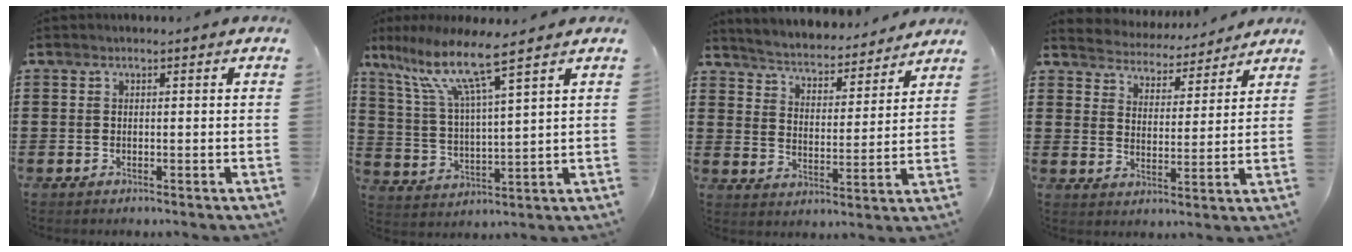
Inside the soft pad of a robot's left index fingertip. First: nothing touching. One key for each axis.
{"total": 10.1, "fx": 7.2, "fy": 0.5, "fz": 7.0, "tx": -0.159, "ty": -0.034, "tz": 0.120}
{"total": 3.5, "fx": 3.5, "fy": -0.1, "fz": 0.3, "tx": -0.028, "ty": -0.035, "tz": 0.050}
{"total": 4.0, "fx": 4.0, "fy": 0.2, "fz": -0.5, "tx": -0.018, "ty": -0.036, "tz": 0.064}